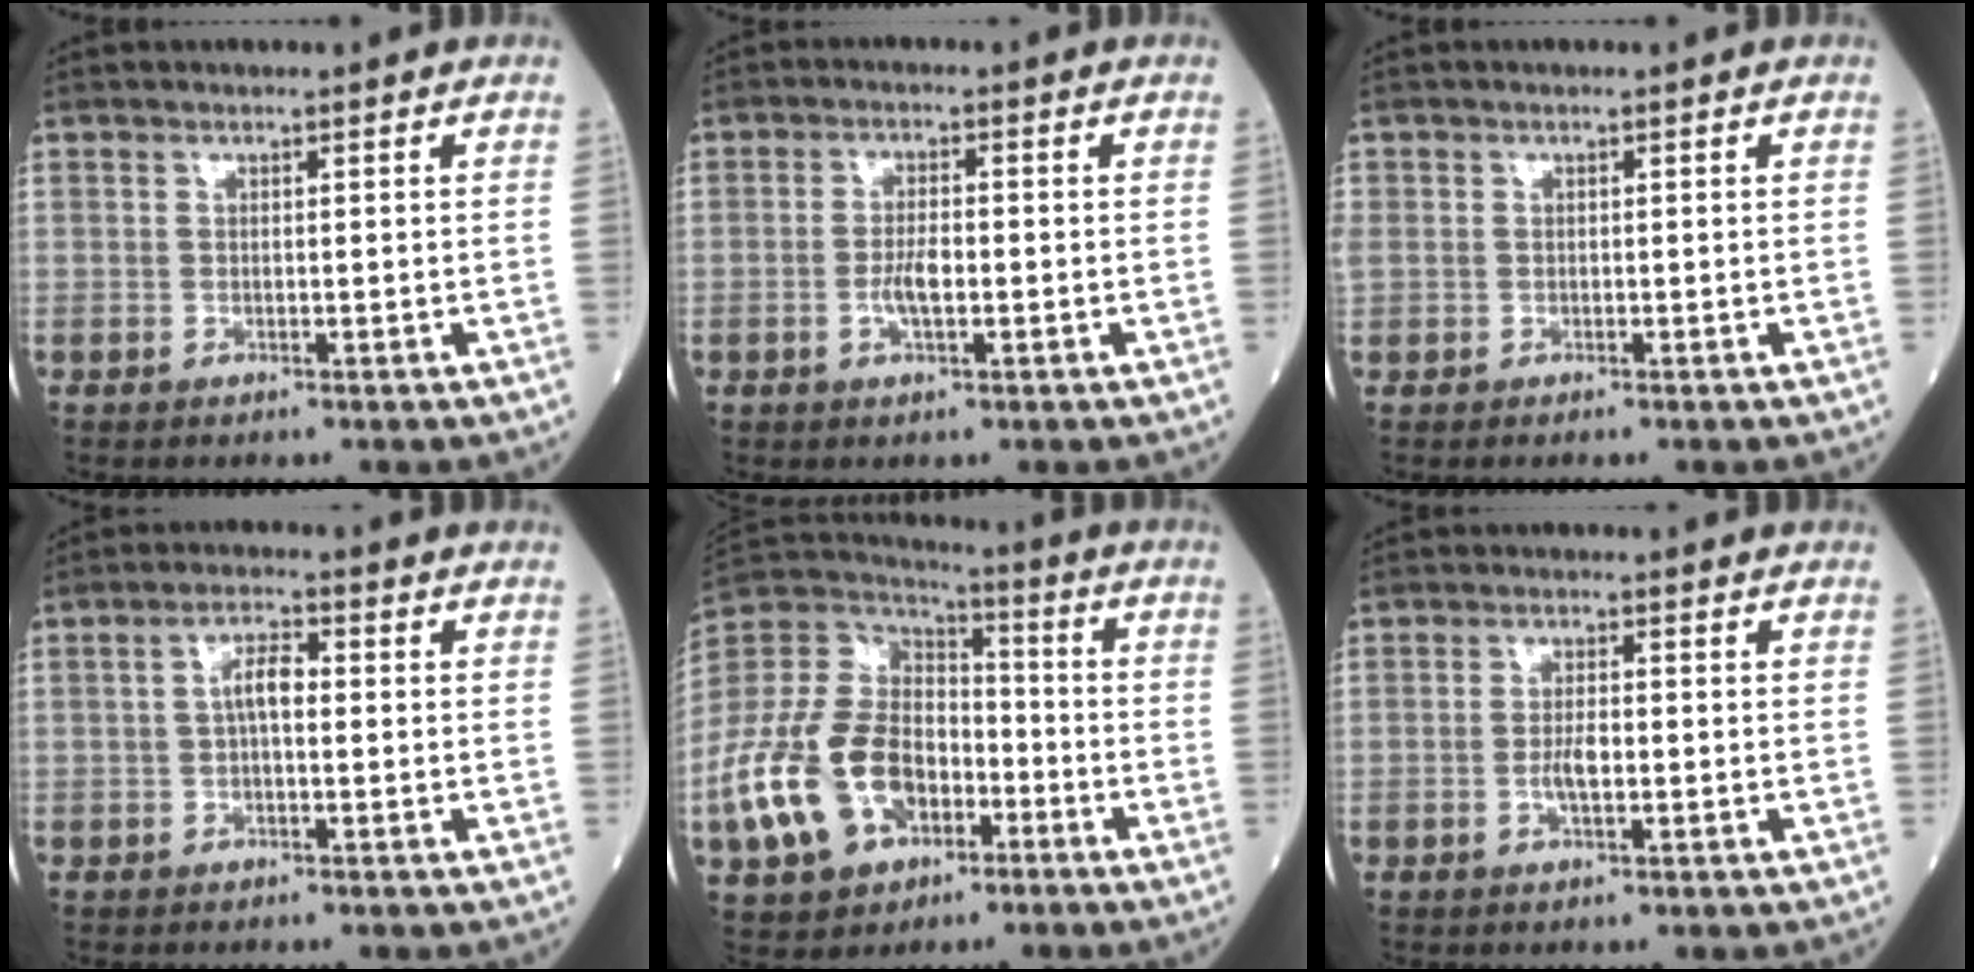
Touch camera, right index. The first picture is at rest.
{"total": 3.5, "force": [-0.8, 1.0, 3.3], "torque": [-0.064, 0.001, -0.014]}
{"total": 1.5, "force": [-0.2, 1.3, 0.6], "torque": [-0.031, 0.011, -0.001]}
{"total": 3.6, "force": [0.0, 1.3, 3.4], "torque": [-0.061, 0.013, -0.002]}
{"total": 17.6, "force": [-6.2, 11.6, 11.7], "torque": [-0.271, 0.014, -0.111]}
{"total": 2.9, "force": [-0.6, 0.9, 2.7], "torque": [-0.052, 0.001, -0.011]}